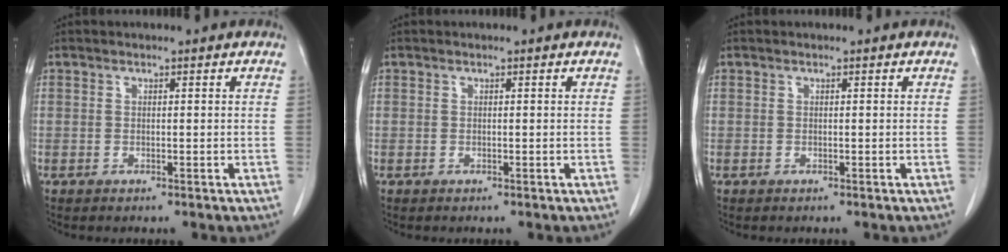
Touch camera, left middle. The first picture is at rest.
{"total": 0.0}
{"total": 0.0}